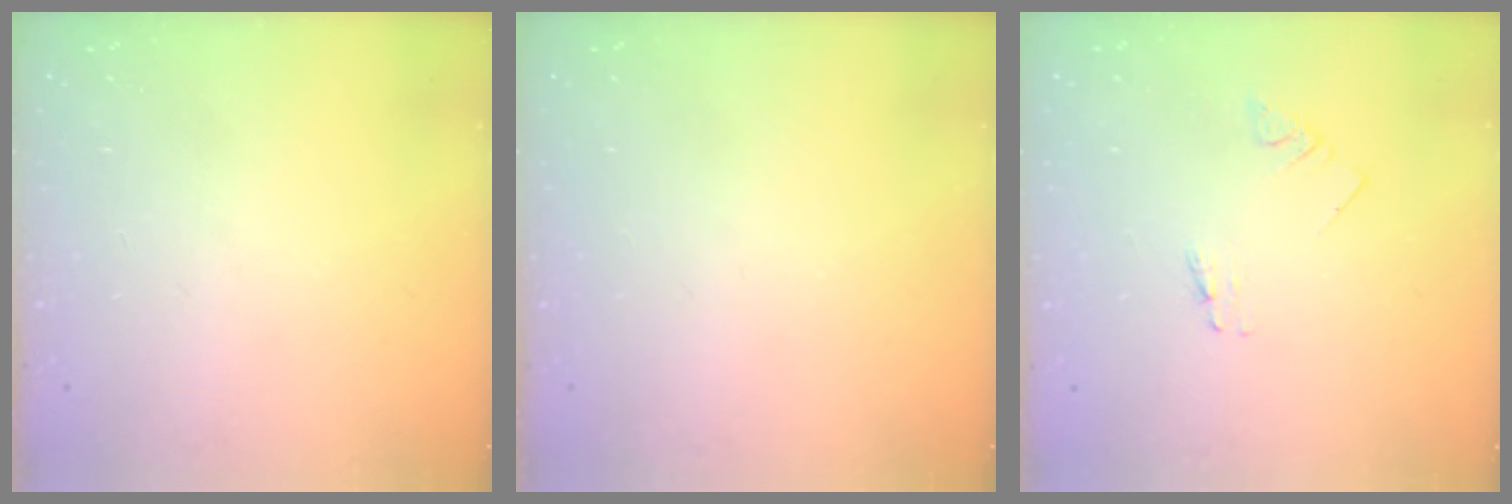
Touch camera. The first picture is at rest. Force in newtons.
{"total": 0.0}
{"total": 0.6, "press": 0.6, "slide": 0.1}